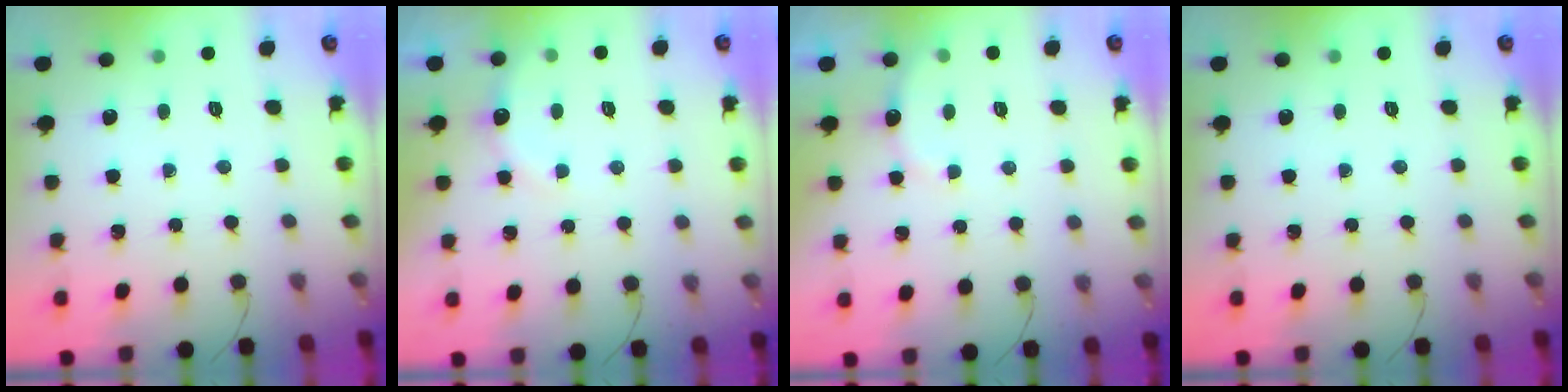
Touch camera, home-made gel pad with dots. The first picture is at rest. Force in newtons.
{"total": 5.6, "press": 5.4, "slide": 1.3}
{"total": 5.4, "press": 5.2, "slide": 1.5}
{"total": 0.0}